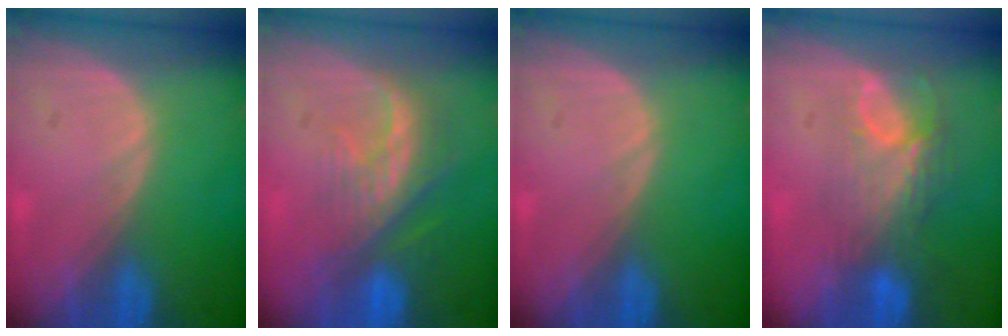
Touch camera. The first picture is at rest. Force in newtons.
{"total": 8.1, "press": 7.3, "slide": 3.5}
{"total": 0.0}
{"total": 7.9, "press": 7.0, "slide": 3.7}